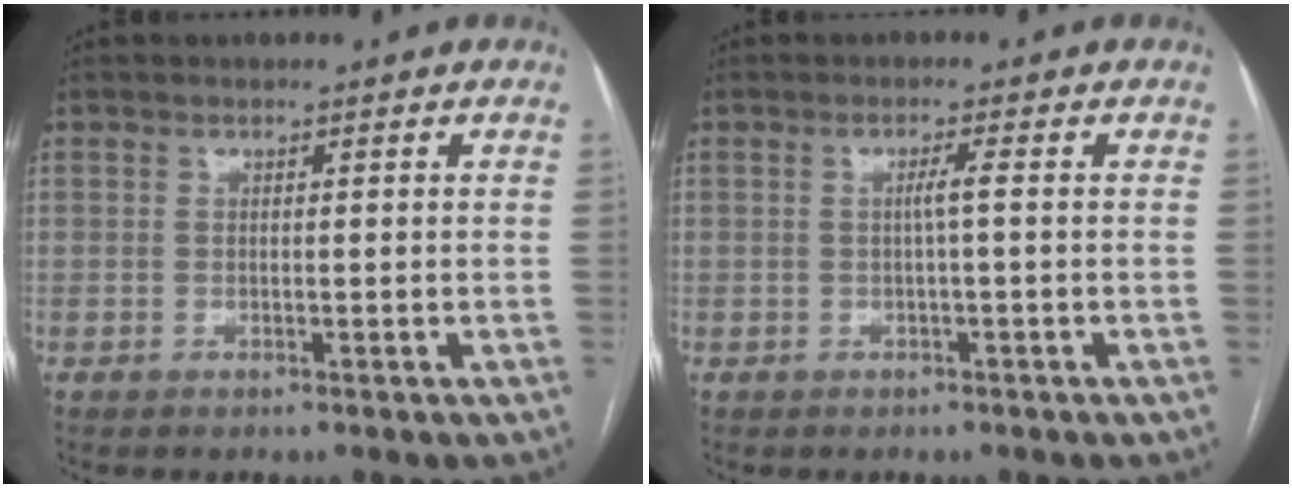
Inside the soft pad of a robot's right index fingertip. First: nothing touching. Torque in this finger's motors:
{"motor_torque": [0.15, -0.06, 0.04, 0.03]}